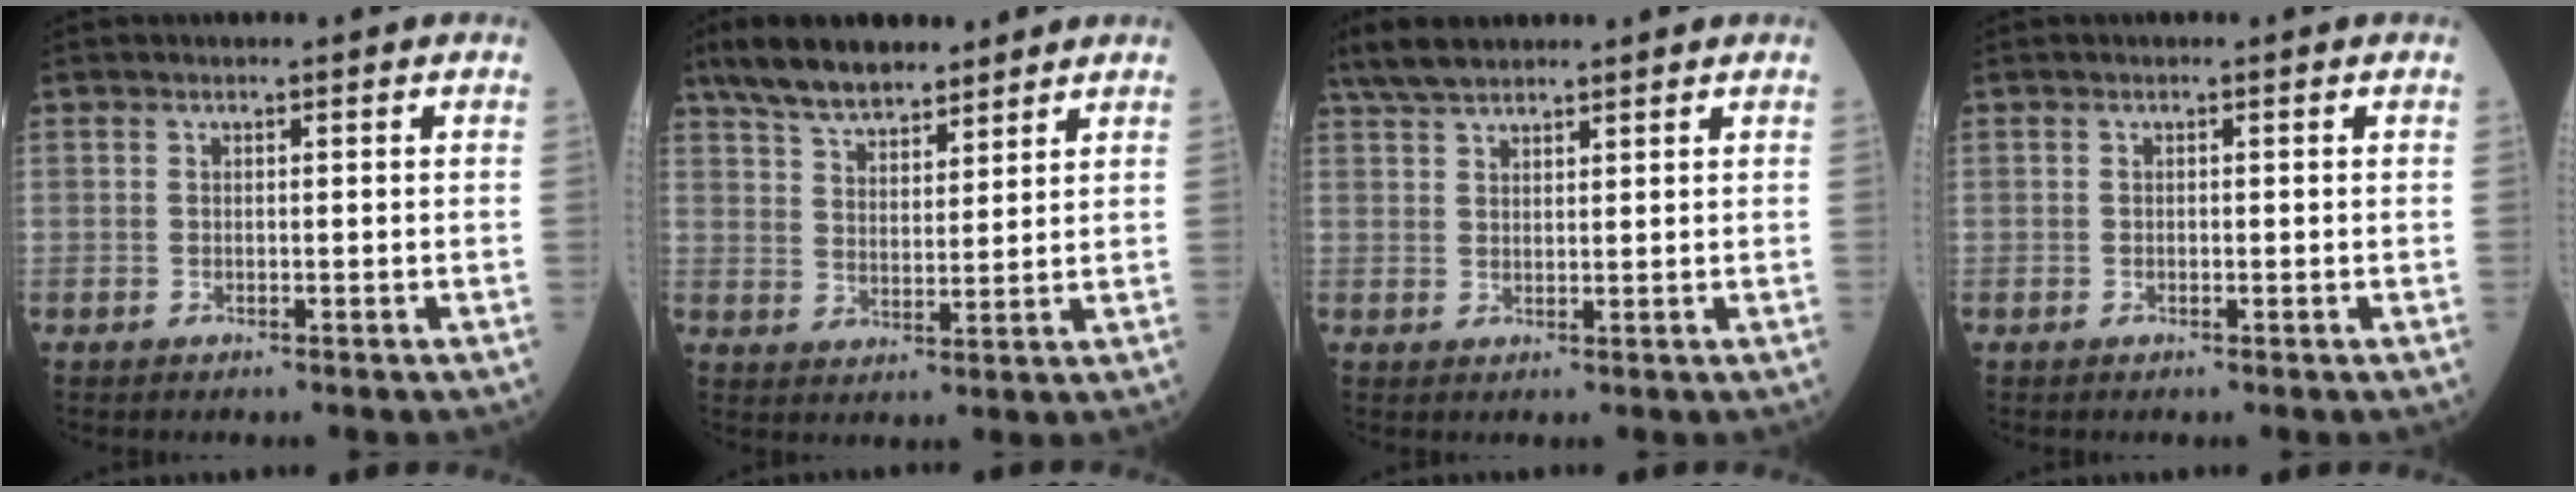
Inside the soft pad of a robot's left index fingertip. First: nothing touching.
{"total": 10.2, "force": [8.4, 3.1, 4.8], "torque": [-0.088, 0.020, 0.152]}
{"total": 5.8, "force": [5.0, 1.3, 2.5], "torque": [-0.056, 0.026, 0.096]}
{"total": 0.0}